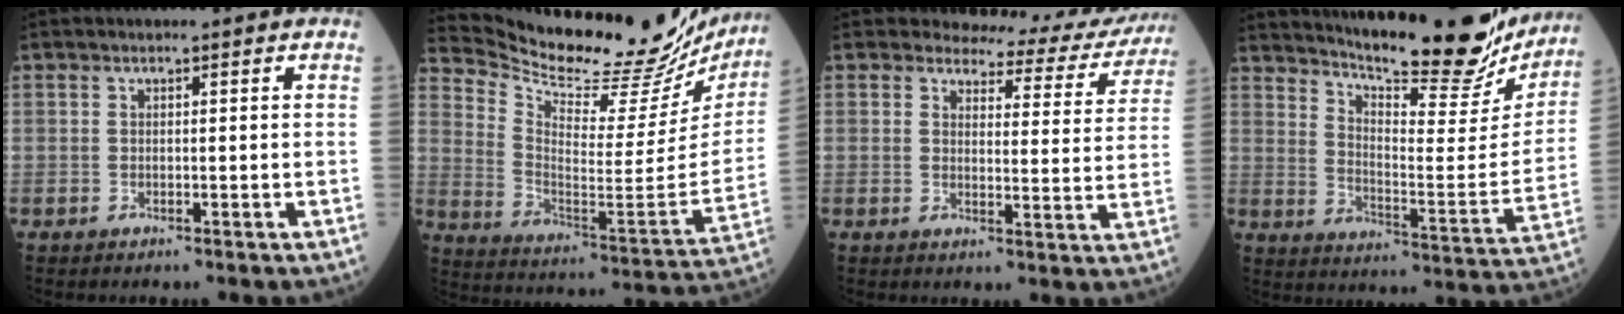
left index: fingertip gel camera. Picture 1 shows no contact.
{"total": 27.1, "force": [25.2, 5.3, 8.5], "torque": [-0.141, -0.091, 0.338]}
{"total": 11.1, "force": [10.6, 3.3, 0.7], "torque": [0.018, -0.037, 0.093]}
{"total": 24.6, "force": [21.7, 4.3, 10.7], "torque": [-0.165, -0.060, 0.285]}